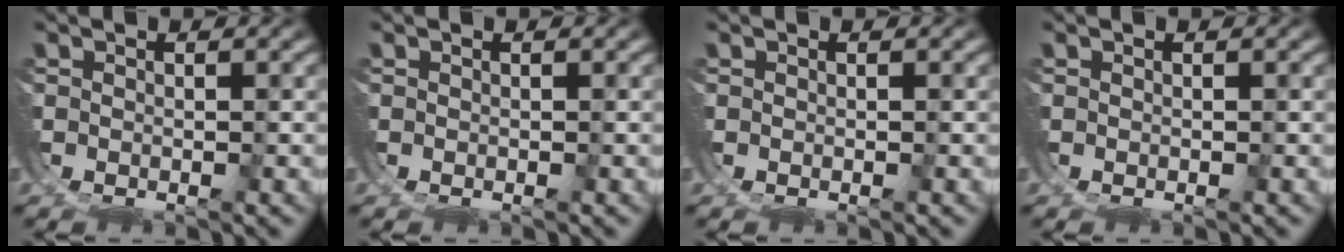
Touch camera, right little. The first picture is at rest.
{"total": 0.0}
{"total": 0.0}
{"total": 0.0}